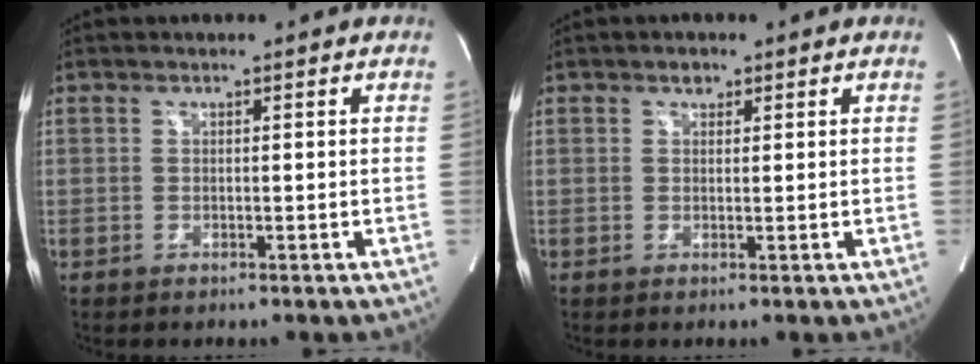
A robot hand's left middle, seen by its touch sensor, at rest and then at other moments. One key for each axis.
{"total": 1.1, "fx": 0.7, "fy": 0.8, "fz": 0.4, "tx": -0.006, "ty": 0.001, "tz": 0.011}